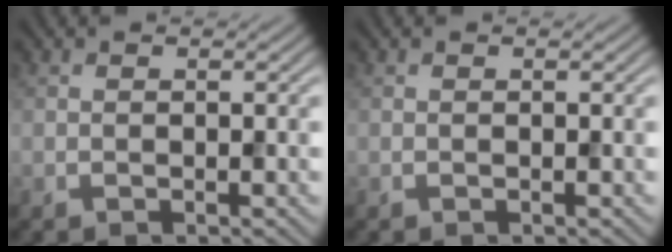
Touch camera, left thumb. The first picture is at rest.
{"total": 0.0}